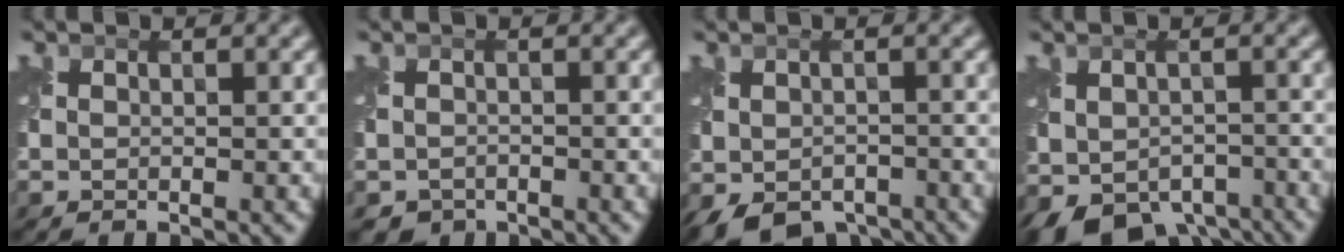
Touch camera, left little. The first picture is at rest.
{"total": 1.4, "force": [-1.1, 0.9, 0.1], "torque": [0.003, -0.008, -0.022]}
{"total": 5.8, "force": [-3.8, 3.3, 2.9], "torque": [-0.048, -0.026, -0.056]}
{"total": 7.6, "force": [-4.8, 4.5, 3.9], "torque": [-0.062, -0.029, -0.067]}